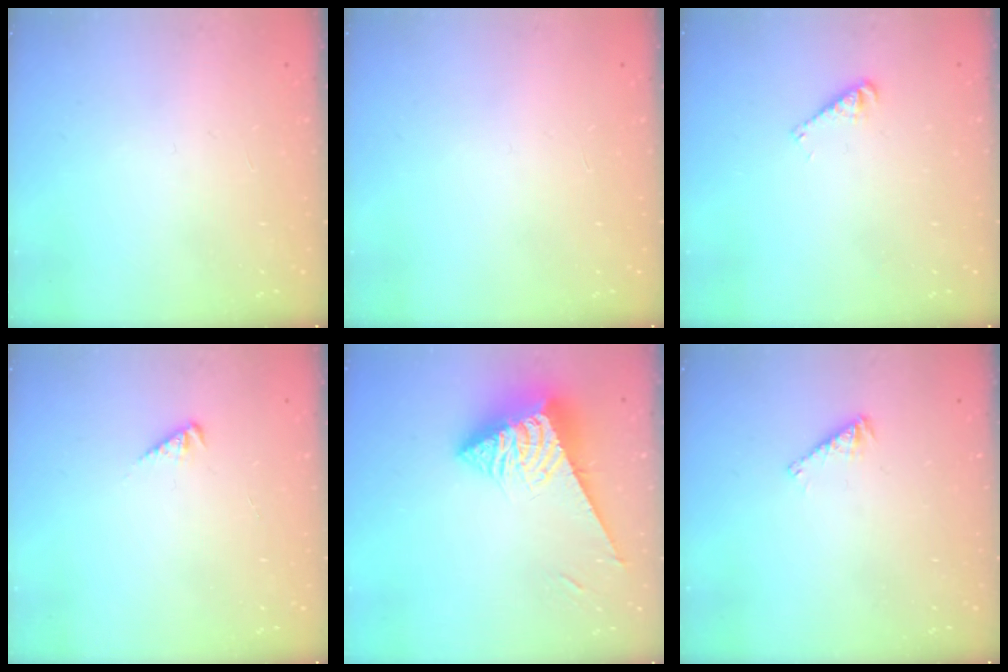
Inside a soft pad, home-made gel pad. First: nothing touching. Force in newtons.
{"total": 0.0}
{"total": 2.9, "press": 2.9, "slide": 0.3}
{"total": 1.9, "press": 1.9, "slide": 0.3}
{"total": 7.2, "press": 7.1, "slide": 1.0}
{"total": 2.5, "press": 2.5, "slide": 0.5}